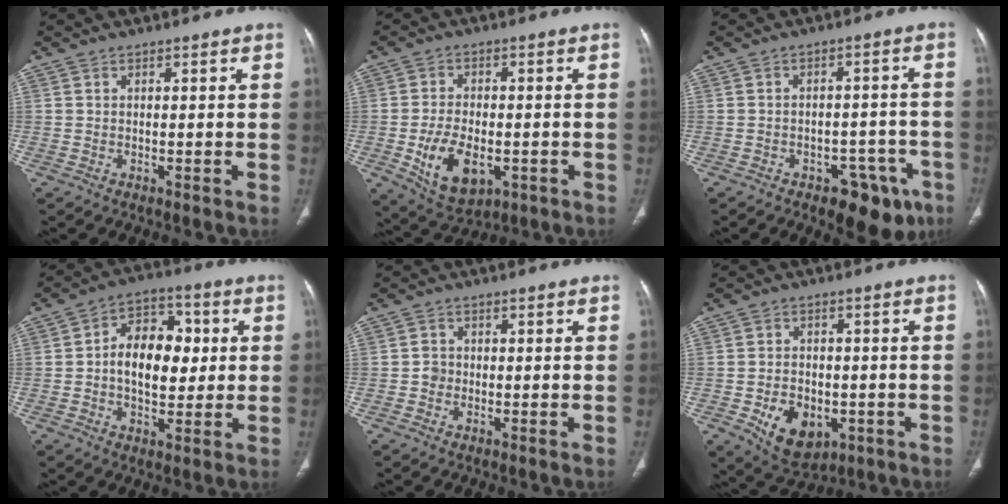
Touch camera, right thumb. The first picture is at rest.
{"total": 11.0, "force": [-3.0, 6.6, 8.3], "torque": [-0.133, 0.003, -0.037]}
{"total": 11.0, "force": [-6.4, 5.9, 6.7], "torque": [-0.046, 0.039, -0.081]}
{"total": 12.5, "force": [0.7, 8.3, 9.4], "torque": [-0.114, 0.018, 0.006]}
{"total": 1.9, "force": [-0.4, 1.7, 0.7], "torque": [-0.002, 0.007, -0.011]}
{"total": 10.5, "force": [-3.6, 7.4, 6.5], "torque": [-0.079, 0.012, -0.042]}